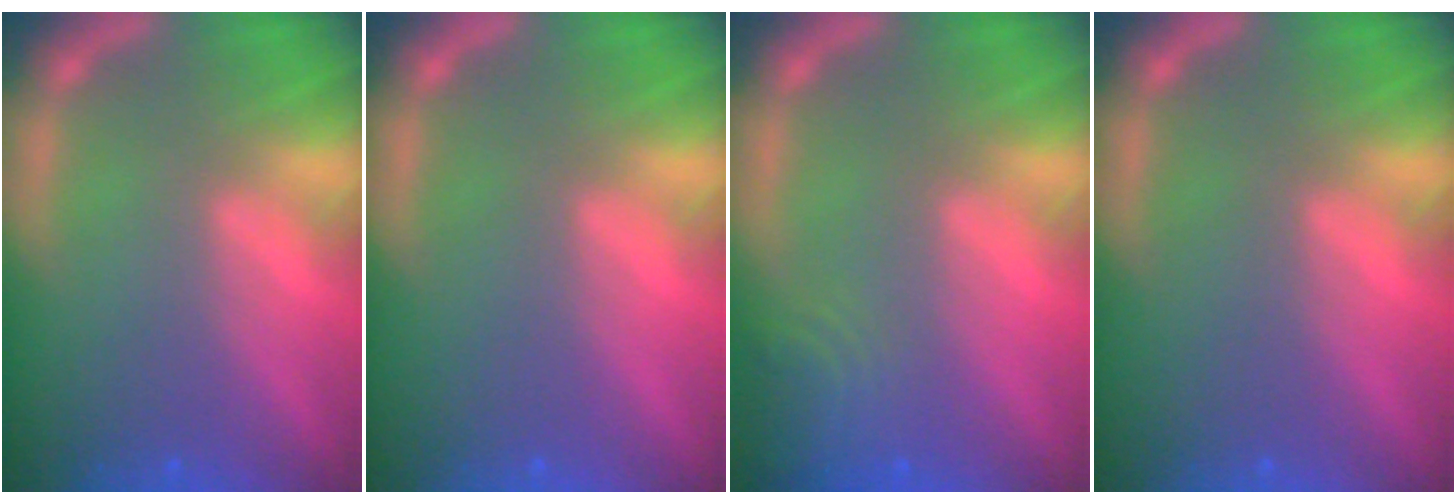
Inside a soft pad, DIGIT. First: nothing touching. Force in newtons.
{"total": 0.0}
{"total": 3.5}
{"total": 0.0}